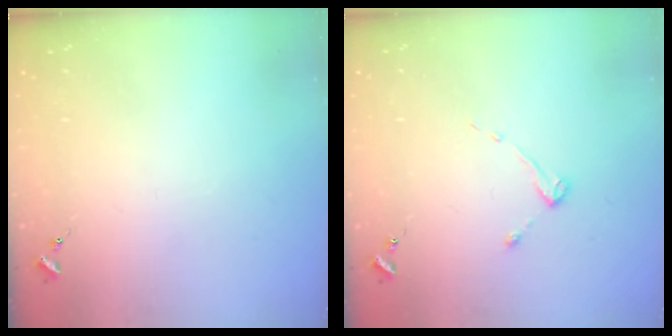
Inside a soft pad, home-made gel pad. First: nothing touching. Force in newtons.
{"total": 2.6, "press": 2.6, "slide": 0.4}